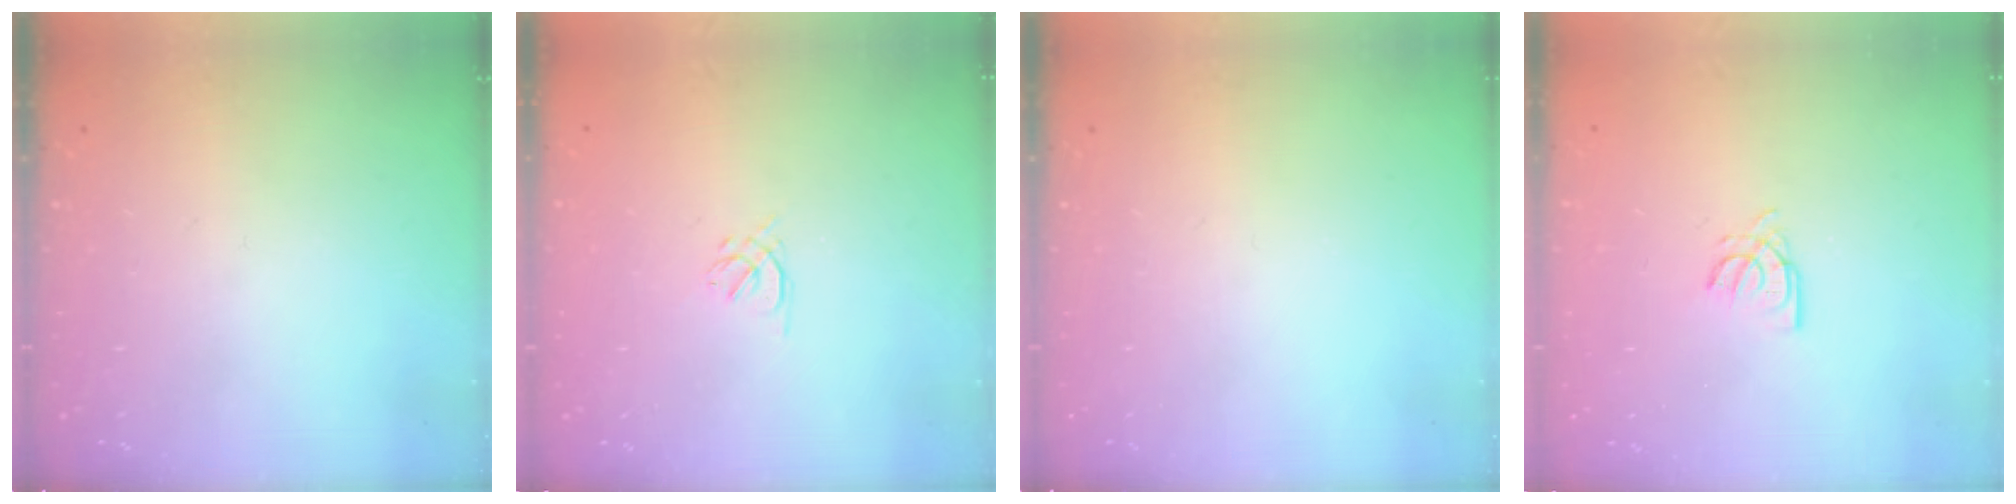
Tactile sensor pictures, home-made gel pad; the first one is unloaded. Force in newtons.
{"total": 1.6, "press": 1.5, "slide": 0.5}
{"total": 0.0}
{"total": 5.0, "press": 5.0, "slide": 0.4}